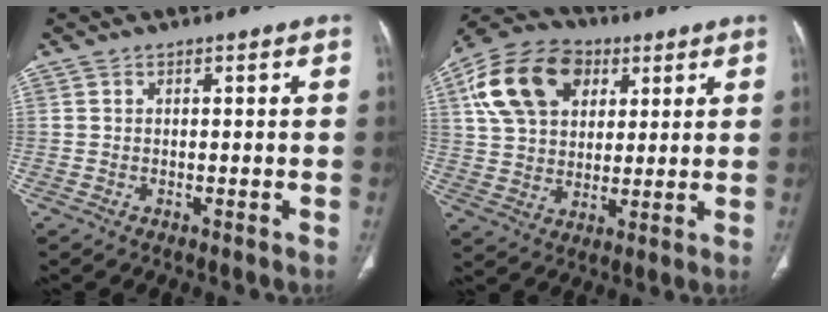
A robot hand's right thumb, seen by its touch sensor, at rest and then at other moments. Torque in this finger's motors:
{"motor_torque": [-0.14, 0.48, 0.59, 0.42, 0.36]}